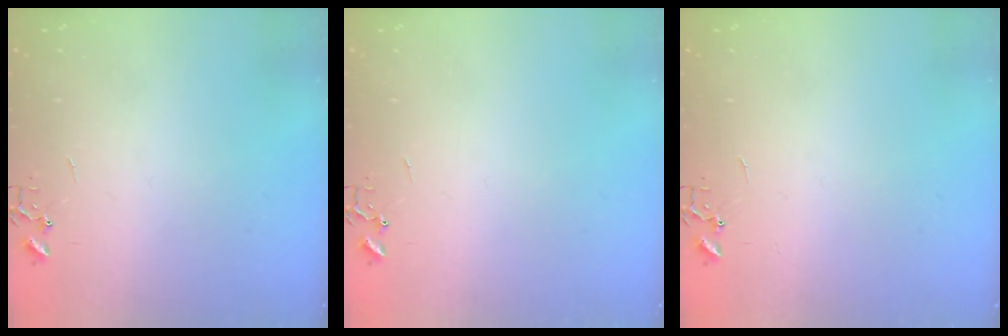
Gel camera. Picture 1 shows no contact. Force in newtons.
{"total": 0.0}
{"total": 0.0}